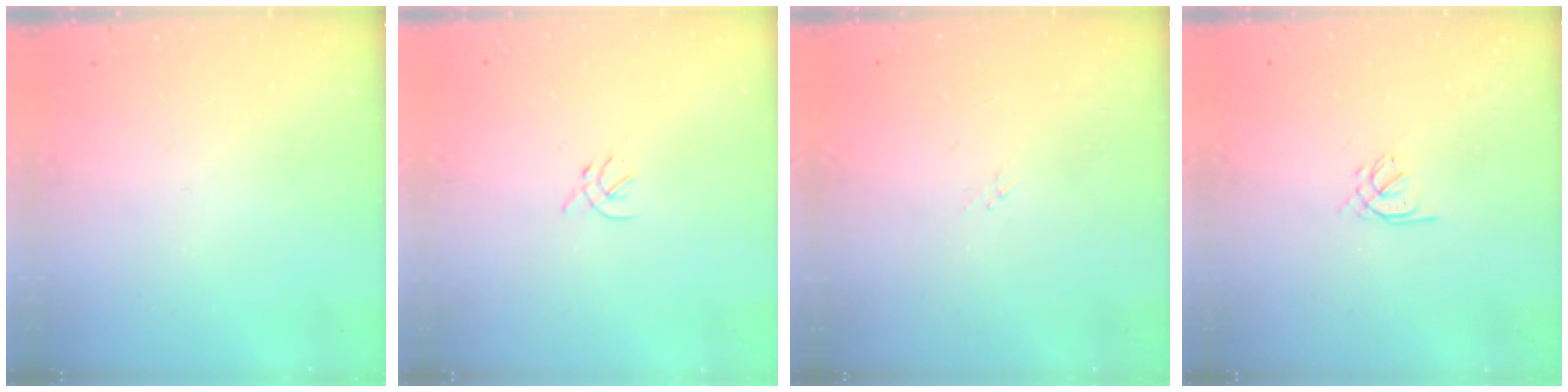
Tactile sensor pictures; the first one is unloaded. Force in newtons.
{"total": 1.2, "press": 1.1, "slide": 0.5}
{"total": 1.7, "press": 1.6, "slide": 0.2}
{"total": 1.2, "press": 1.0, "slide": 0.5}